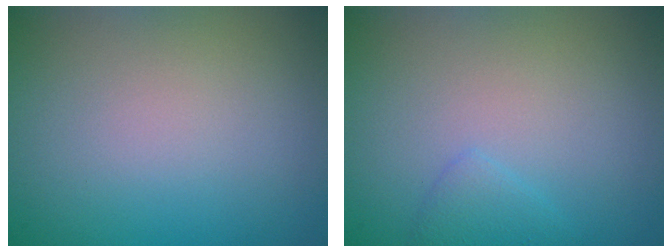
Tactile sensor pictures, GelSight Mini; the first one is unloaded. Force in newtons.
{"total": 1.3, "press": 1.3, "slide": 0.1}